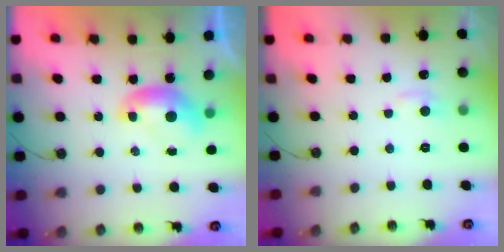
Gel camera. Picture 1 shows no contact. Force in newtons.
{"total": 1.3, "press": 1.1, "slide": 0.7}